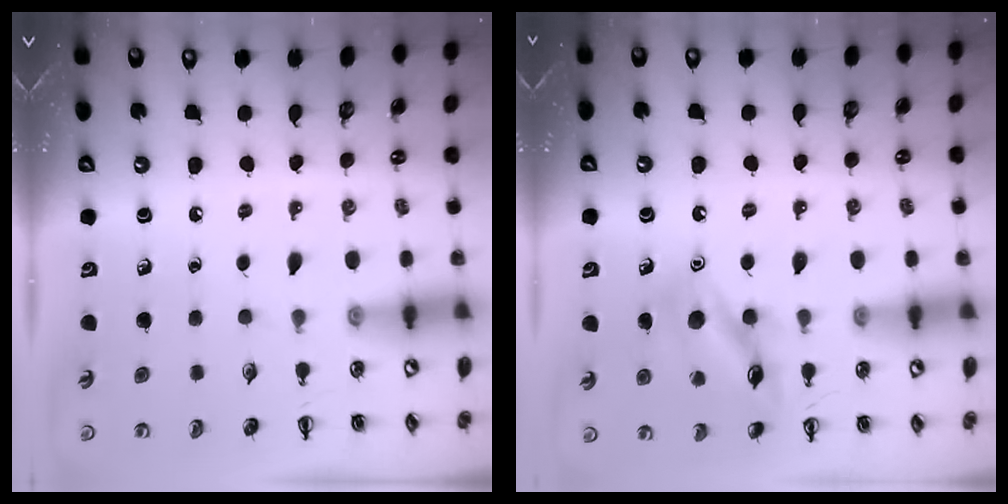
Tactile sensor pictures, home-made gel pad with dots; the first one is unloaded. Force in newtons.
{"total": 13.6, "press": 13.6, "slide": 1.1}